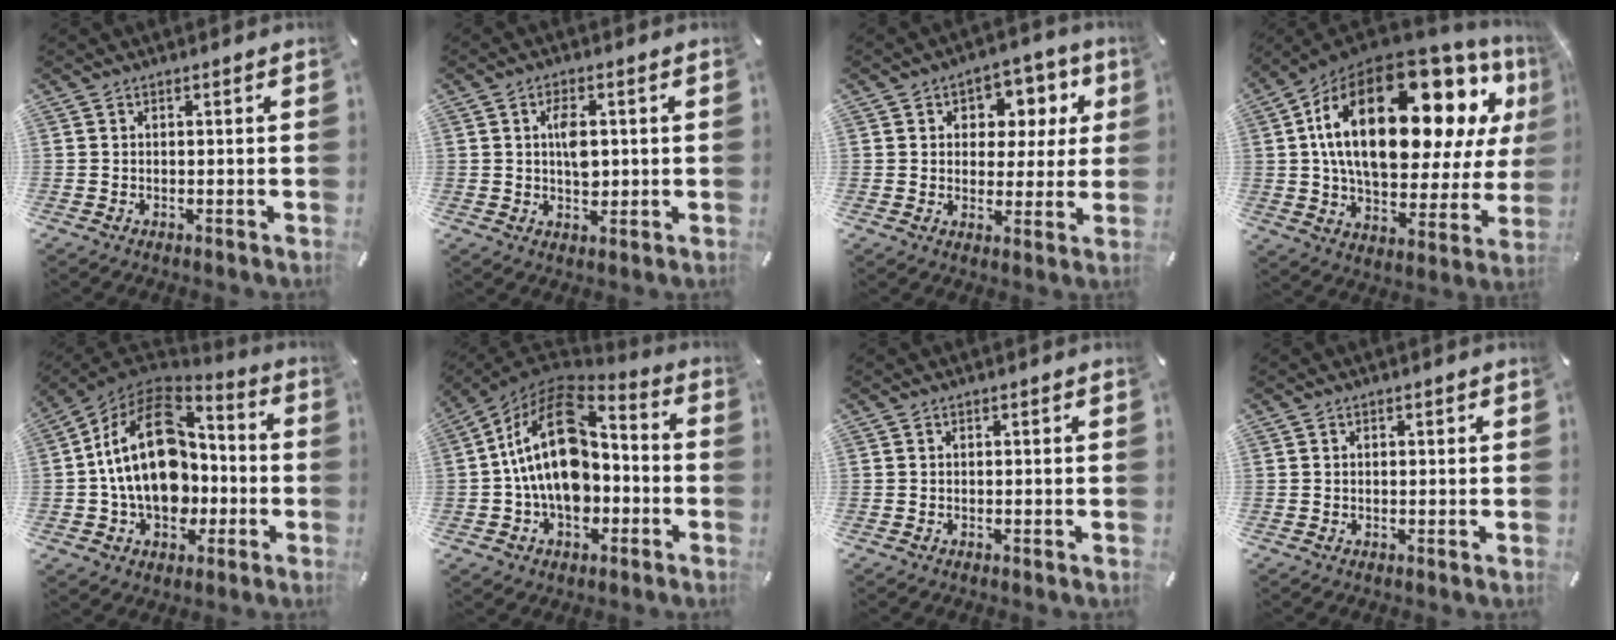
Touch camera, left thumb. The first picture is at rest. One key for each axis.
{"total": 5.7, "fx": 0.6, "fy": 3.4, "fz": 4.5, "tx": -0.074, "ty": -0.004, "tz": 0.003}
{"total": 8.9, "fx": 2.5, "fy": 7.3, "fz": 4.4, "tx": -0.053, "ty": -0.014, "tz": 0.039}
{"total": 29.4, "fx": 10.8, "fy": 14.4, "fz": 23.3, "tx": -0.407, "ty": -0.065, "tz": 0.175}
{"total": 21.7, "fx": -0.5, "fy": 15.7, "fz": 15.0, "tx": -0.286, "ty": 0.009, "tz": -0.008}
{"total": 19.8, "fx": -0.2, "fy": 13.8, "fz": 14.2, "tx": -0.265, "ty": -0.006, "tz": -0.005}
{"total": 0.0}
{"total": 0.6, "fx": 0.0, "fy": 0.4, "fz": 0.4, "tx": -0.009, "ty": 0.002, "tz": 0.000}